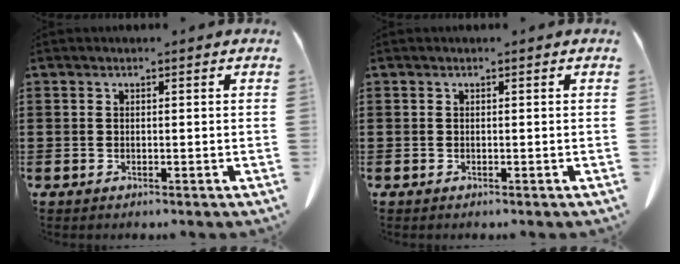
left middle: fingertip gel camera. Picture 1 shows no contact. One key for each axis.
{"total": 0.0}